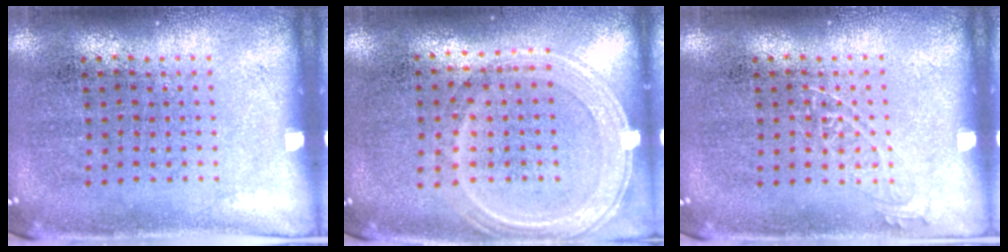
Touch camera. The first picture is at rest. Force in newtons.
{"total": 1.2, "press": 1.2, "slide": 0.3}
{"total": 1.0, "press": 1.0, "slide": 0.1}